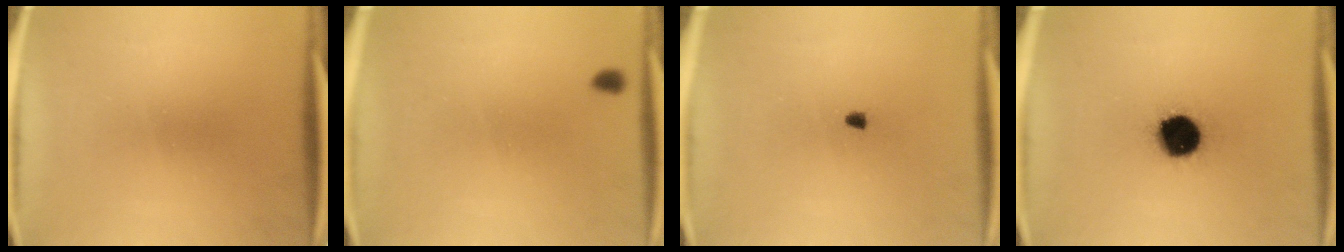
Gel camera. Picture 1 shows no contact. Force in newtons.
{"total": 0.7}
{"total": 1.0}
{"total": 14.8}